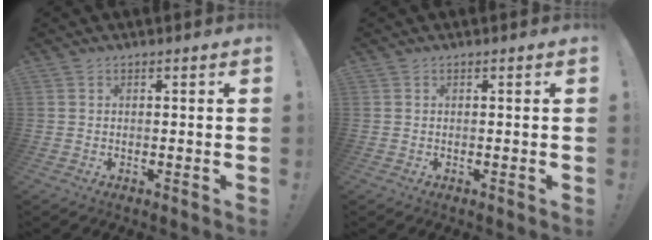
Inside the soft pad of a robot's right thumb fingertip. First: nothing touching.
{"total": 0.0}